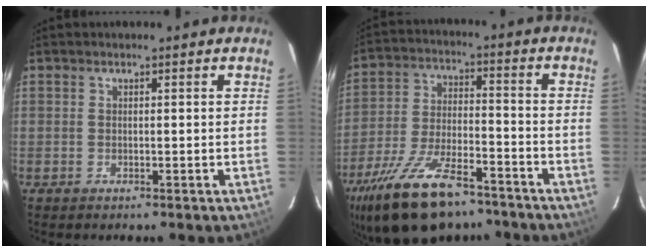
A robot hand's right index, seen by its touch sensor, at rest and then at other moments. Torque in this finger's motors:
{"motor_torque": [2.14, 0.00, 0.84, 0.21]}